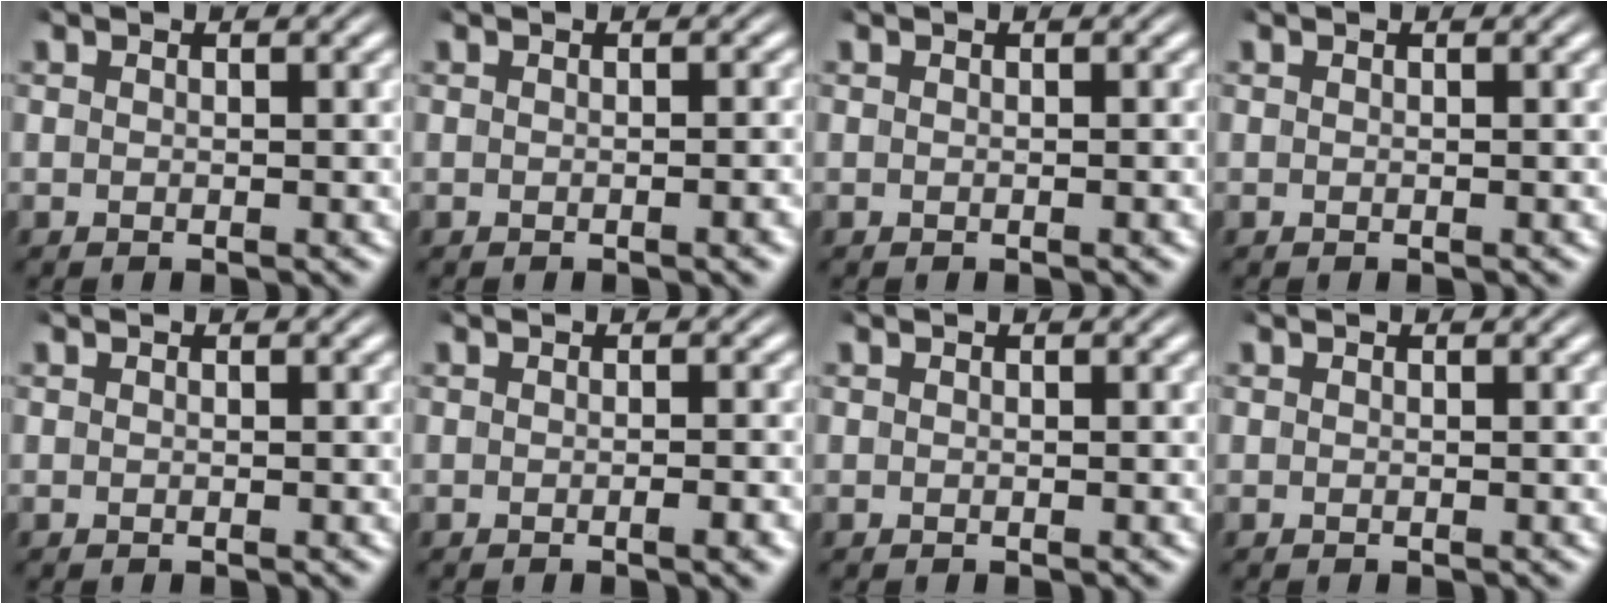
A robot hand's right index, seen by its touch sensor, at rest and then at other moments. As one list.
[{"total": 0.6, "force": [-0.4, -0.1, 0.4], "torque": [-0.006, 0.005, -0.009]}, {"total": 0.0}, {"total": 0.0}, {"total": 0.0}, {"total": 0.9, "force": [-0.6, -0.1, 0.7], "torque": [-0.008, 0.006, -0.015]}, {"total": 0.0}, {"total": 0.0}]